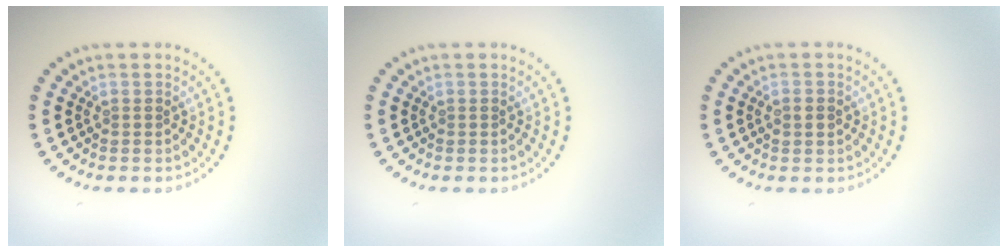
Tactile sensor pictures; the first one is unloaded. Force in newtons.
{"total": 0.0}
{"total": 1.7, "press": 1.6, "slide": 0.3}